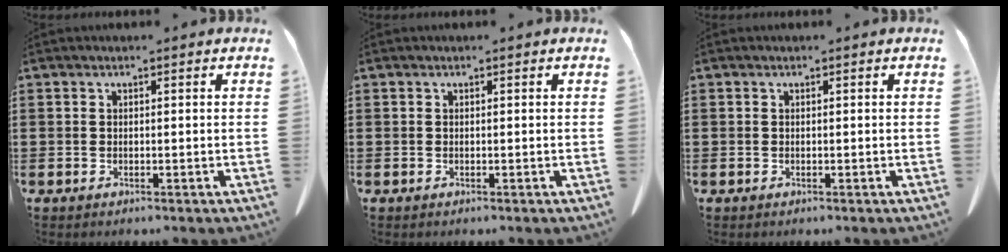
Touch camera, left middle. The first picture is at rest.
{"total": 0.0}
{"total": 0.0}